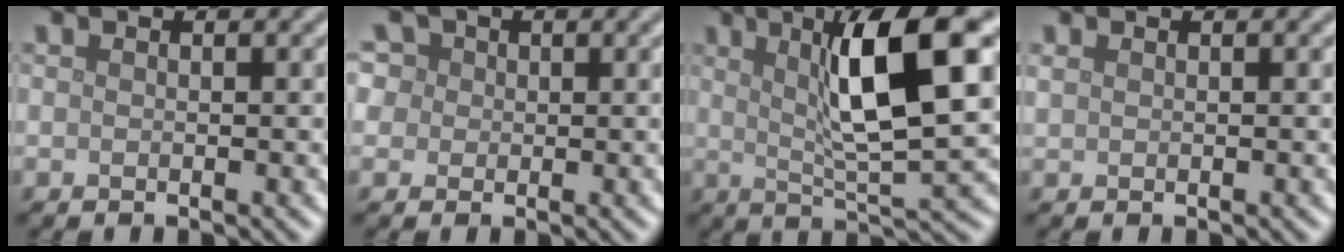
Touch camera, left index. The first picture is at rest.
{"total": 5.9, "force": [2.7, 4.6, 2.6], "torque": [-0.044, 0.026, 0.015]}
{"total": 10.3, "force": [3.1, 2.0, 9.6], "torque": [-0.139, 0.002, 0.053]}
{"total": 0.5, "force": [0.4, 0.3, 0.2], "torque": [-0.006, 0.001, 0.010]}